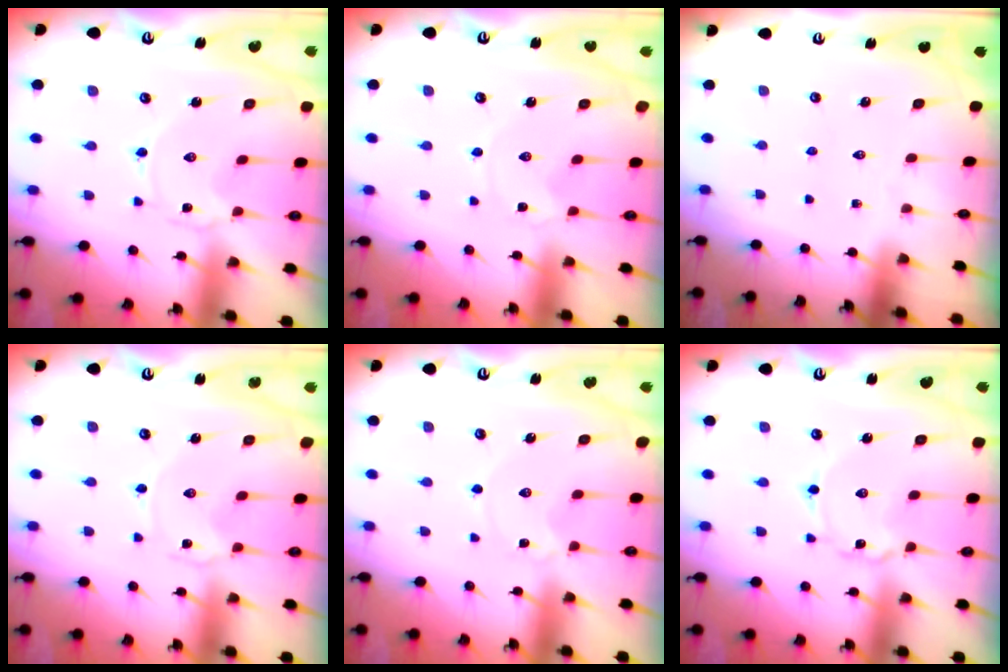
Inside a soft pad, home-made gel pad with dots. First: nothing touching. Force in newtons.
{"total": 0.0}
{"total": 0.0}
{"total": 0.0}
{"total": 1.6, "press": 1.5, "slide": 0.2}
{"total": 2.0, "press": 2.0, "slide": 0.2}